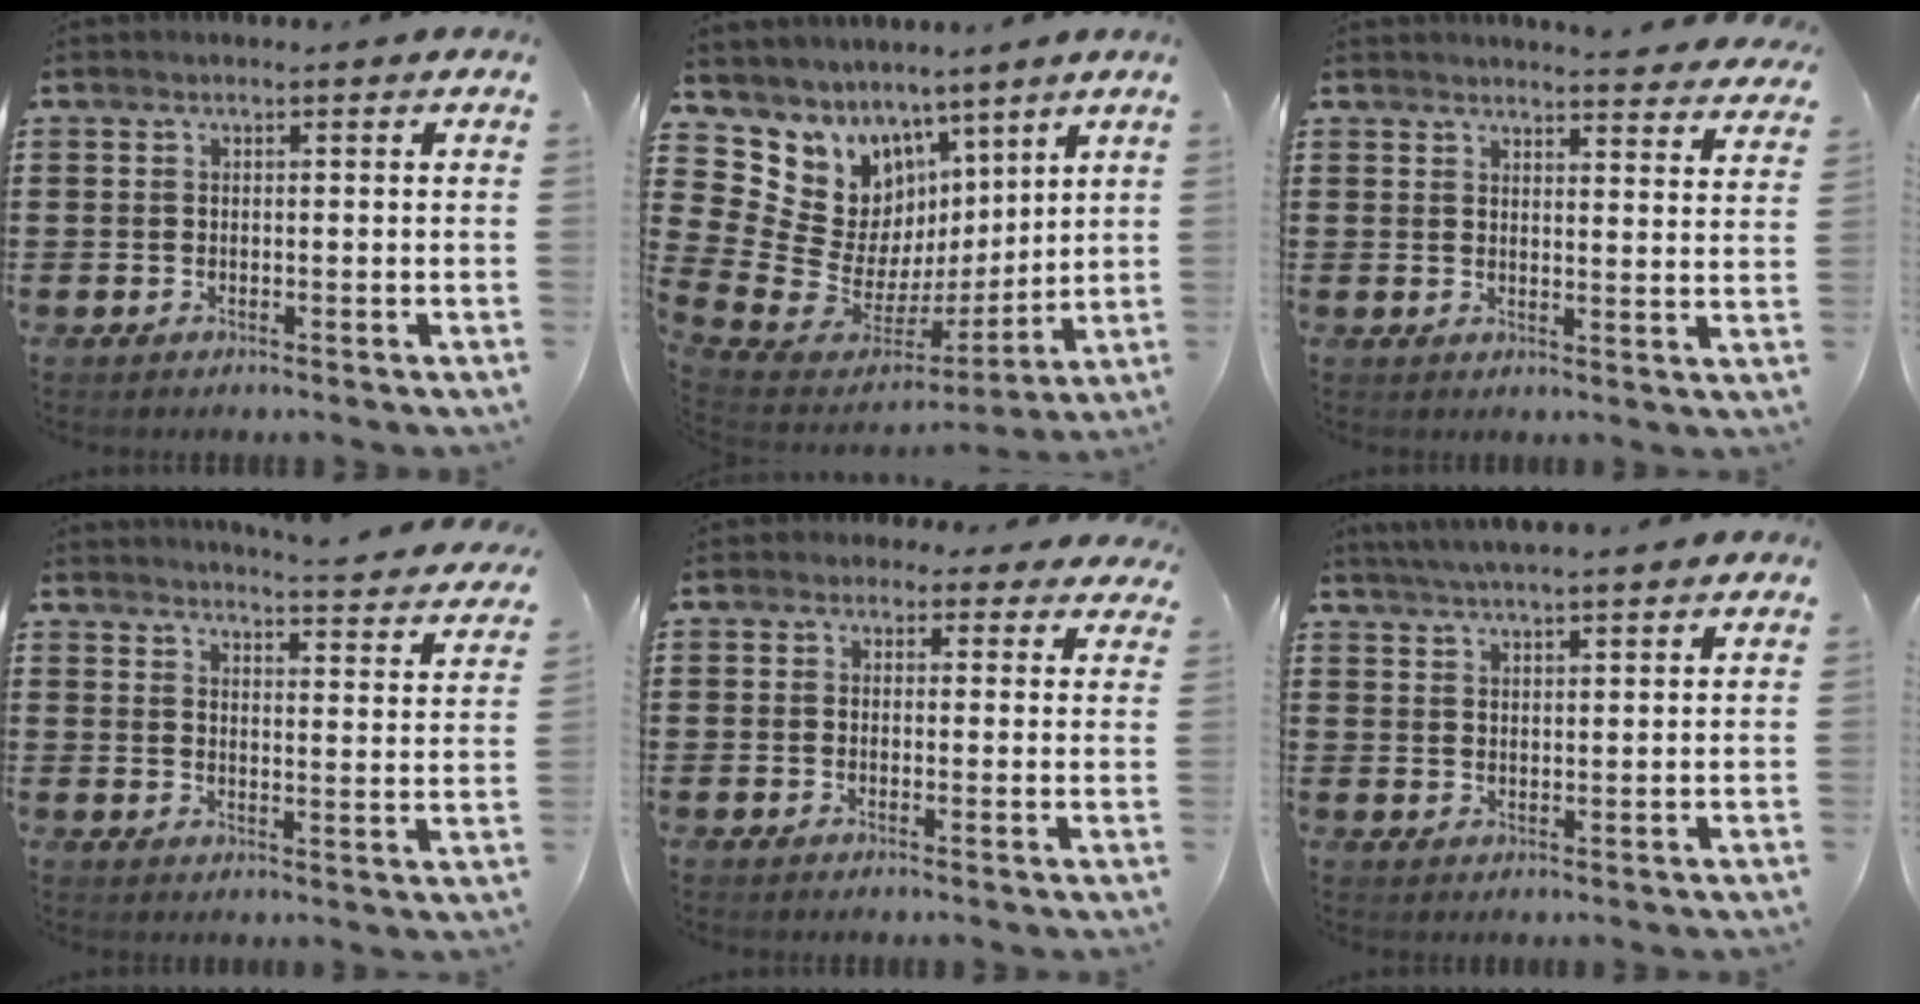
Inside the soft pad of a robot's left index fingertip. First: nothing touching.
{"total": 10.6, "force": [5.9, 8.6, 1.9], "torque": [-0.090, -0.063, 0.119]}
{"total": 3.6, "force": [3.6, -0.2, 0.3], "torque": [-0.011, -0.022, 0.064]}
{"total": 3.8, "force": [3.6, -0.5, 0.9], "torque": [-0.019, -0.040, 0.053]}
{"total": 2.2, "force": [1.4, 1.6, 0.5], "torque": [-0.010, 0.005, 0.024]}
{"total": 3.6, "force": [3.5, -0.4, 0.9], "torque": [-0.028, -0.008, 0.063]}